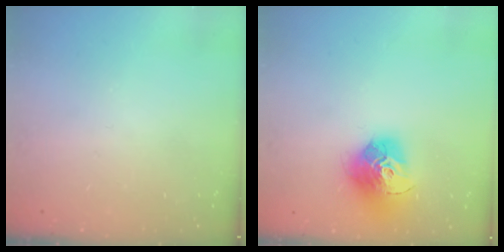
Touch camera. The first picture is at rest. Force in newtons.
{"total": 15.6, "press": 15.5, "slide": 1.5}